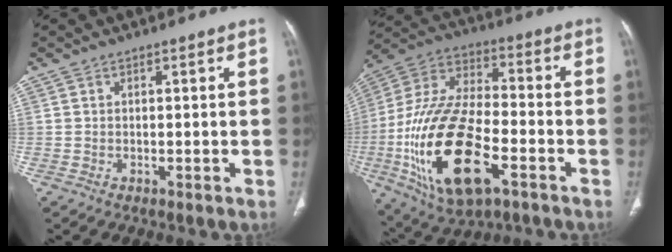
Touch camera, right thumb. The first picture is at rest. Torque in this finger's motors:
{"motor_torque": [1.14, 1.15, 2.51, -0.26, 0.89]}